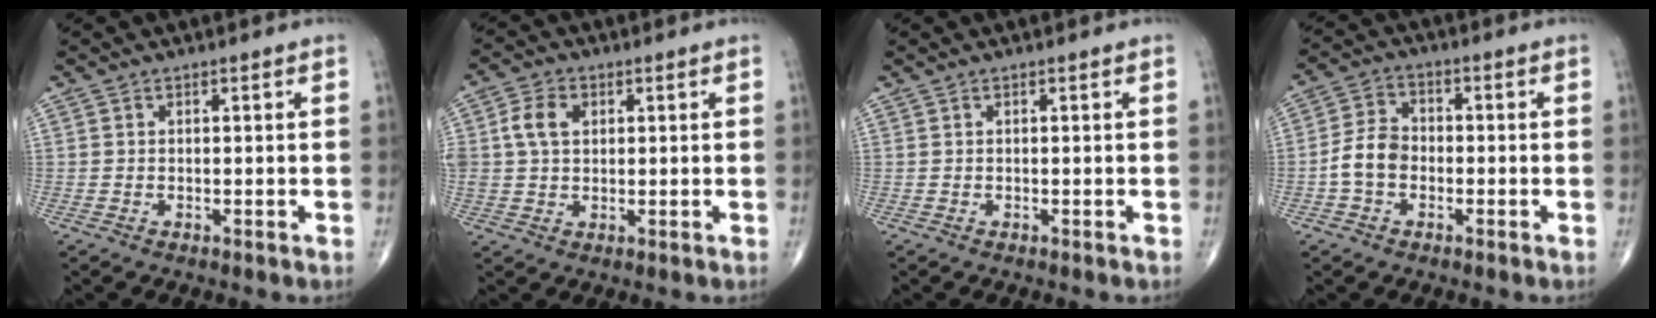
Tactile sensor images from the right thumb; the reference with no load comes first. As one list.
[{"total": 6.4, "force": [1.6, 4.7, 4.1], "torque": [-0.074, 0.005, 0.028]}, {"total": 0.0}, {"total": 6.3, "force": [-1.6, 4.7, 3.9], "torque": [-0.067, 0.022, -0.042]}]